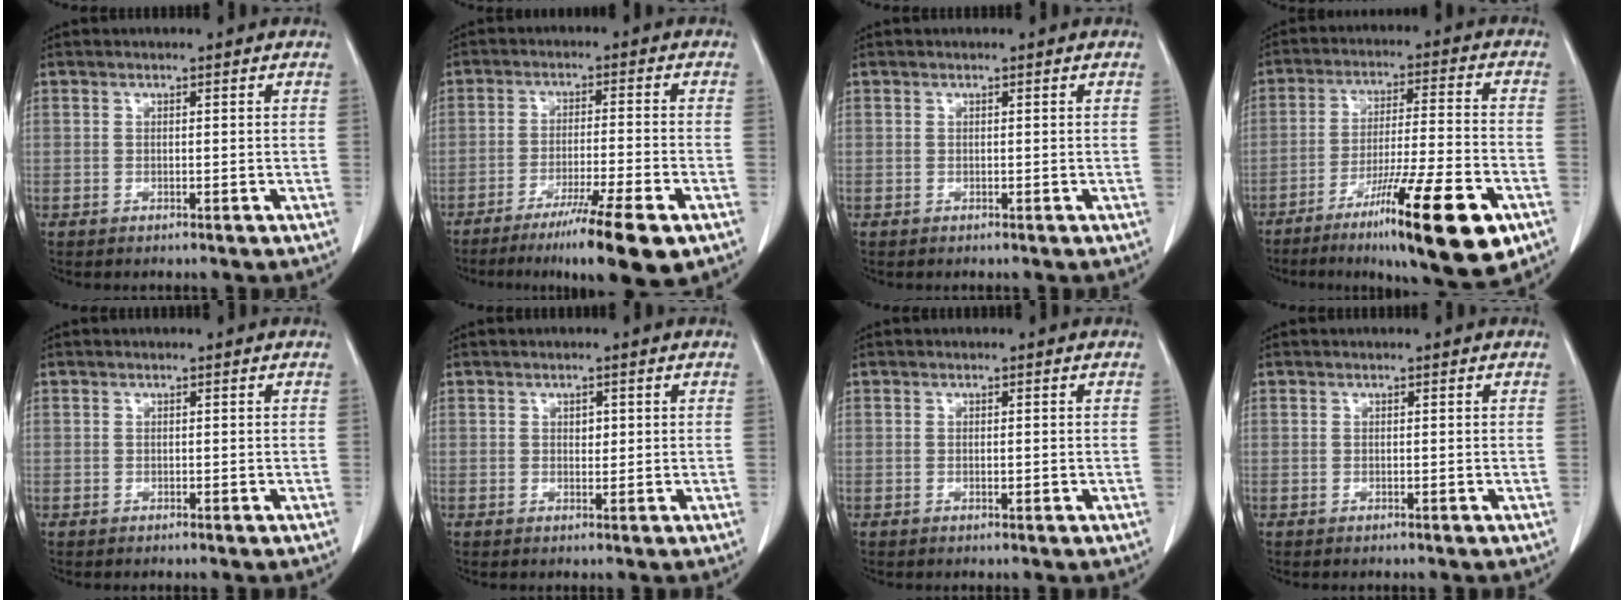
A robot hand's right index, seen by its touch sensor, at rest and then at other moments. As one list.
[{"total": 11.3, "force": [-7.3, -0.2, 8.7], "torque": [-0.133, -0.028, -0.115]}, {"total": 0.0}, {"total": 17.6, "force": [-9.7, 1.1, 14.7], "torque": [-0.208, -0.028, -0.153]}, {"total": 0.0}, {"total": 1.2, "force": [0.3, 0.8, 0.8], "torque": [-0.009, 0.000, 0.004]}, {"total": 0.8, "force": [-0.2, 0.1, 0.8], "torque": [-0.011, -0.002, -0.002]}, {"total": 0.0}]